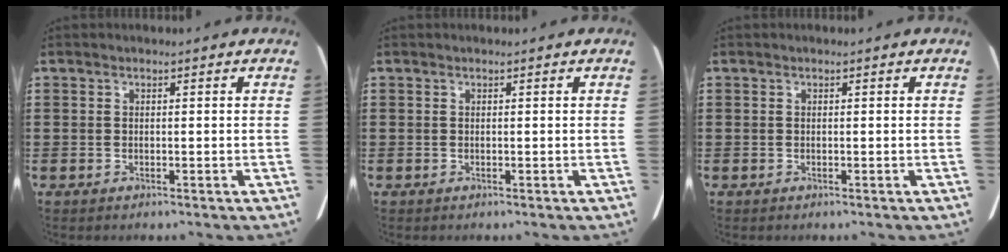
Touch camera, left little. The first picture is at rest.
{"total": 0.0}
{"total": 0.0}